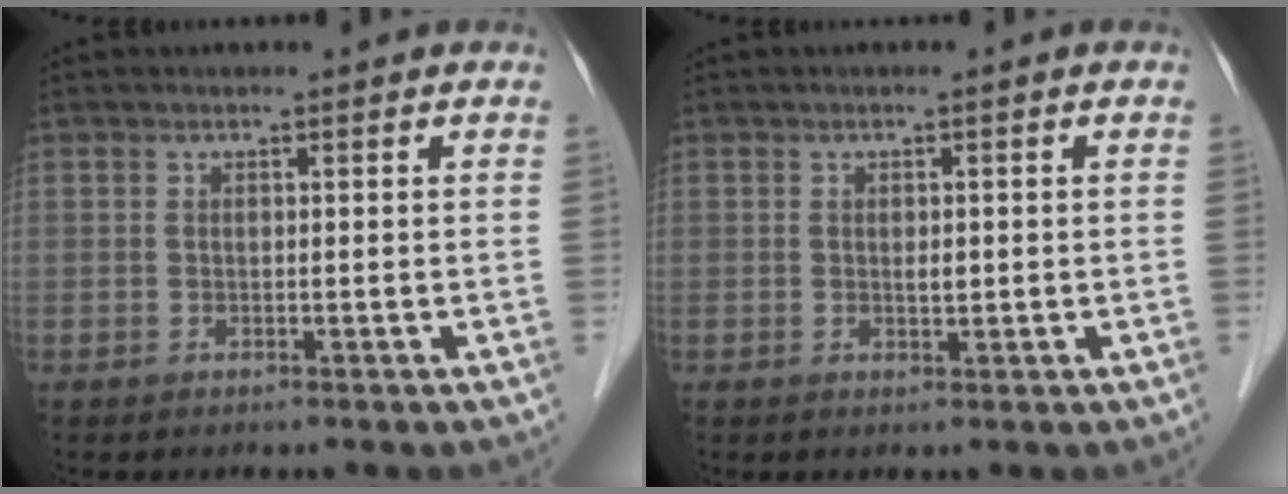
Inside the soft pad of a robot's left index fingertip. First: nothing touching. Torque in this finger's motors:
{"motor_torque": [0.06, 0.02, 0.02, 0.00]}